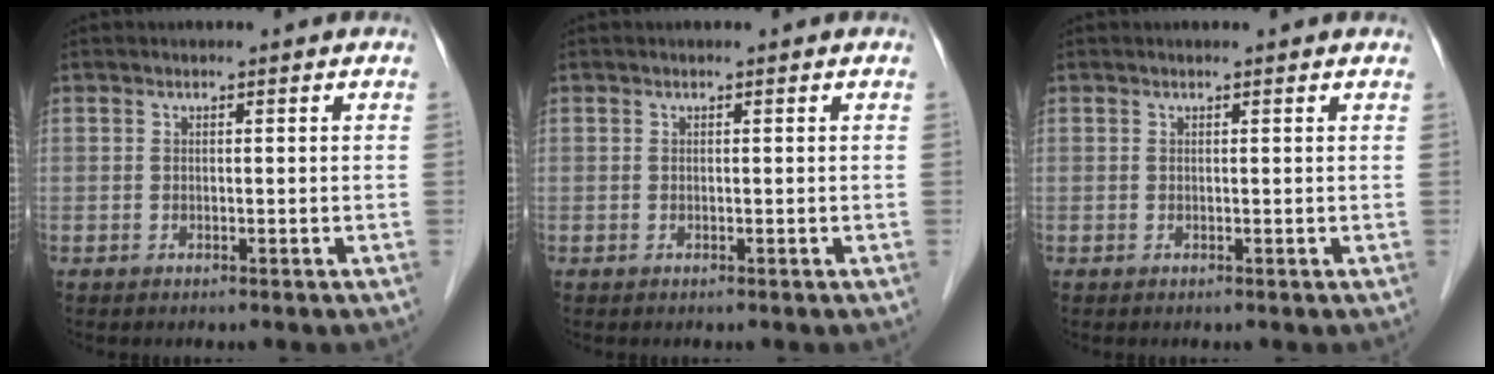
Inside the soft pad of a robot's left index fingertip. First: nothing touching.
{"total": 0.0}
{"total": 1.4, "force": [1.3, 0.4, 0.2], "torque": [-0.002, 0.006, 0.013]}